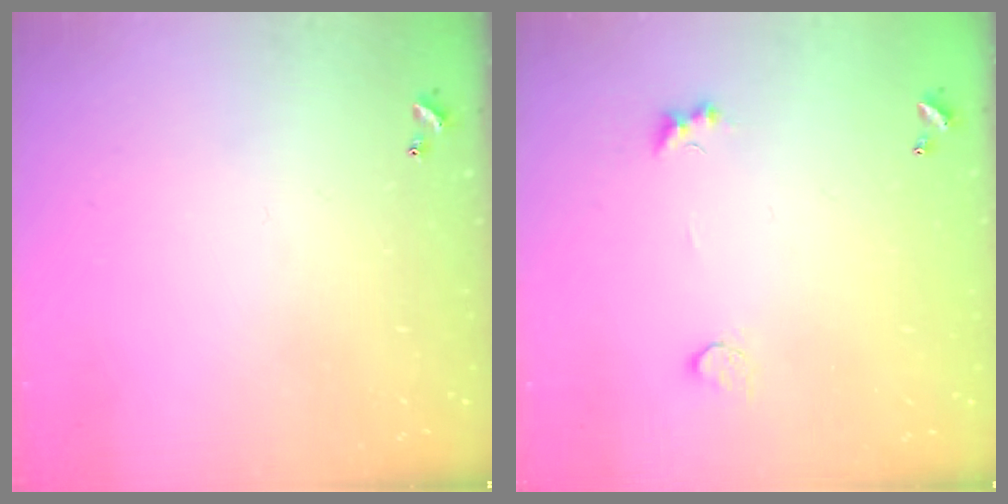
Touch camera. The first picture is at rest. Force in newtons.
{"total": 1.4, "press": 1.1, "slide": 0.9}